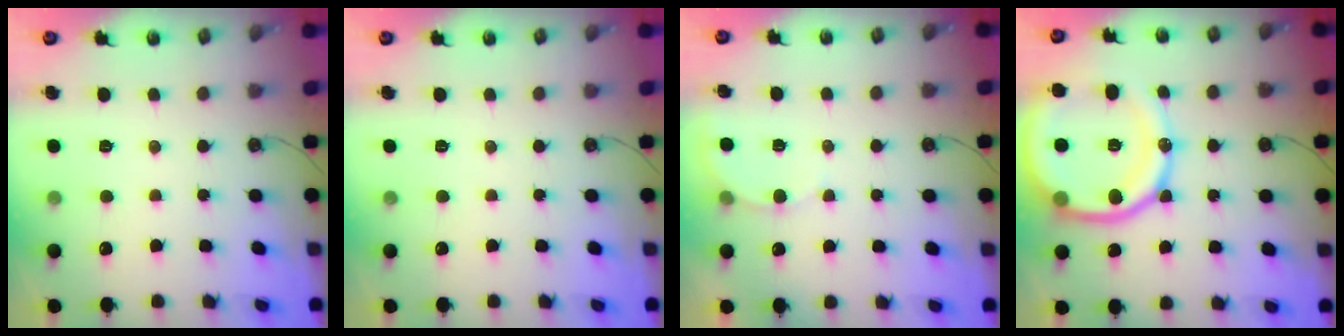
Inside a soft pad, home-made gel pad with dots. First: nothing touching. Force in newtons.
{"total": 0.0}
{"total": 4.9, "press": 4.8, "slide": 0.4}
{"total": 19.9, "press": 19.7, "slide": 2.4}